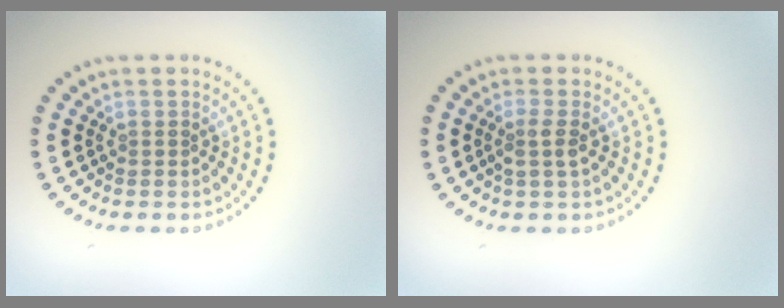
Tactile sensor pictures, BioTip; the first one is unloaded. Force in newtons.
{"total": 1.6, "press": 1.3, "slide": 0.9}